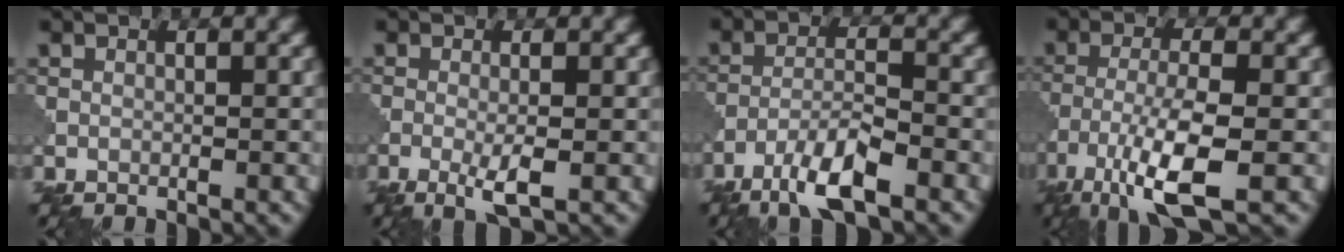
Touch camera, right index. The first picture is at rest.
{"total": 2.8, "force": [-0.9, 0.5, 2.6], "torque": [-0.052, -0.003, -0.019]}
{"total": 5.6, "force": [-3.9, 1.2, 3.9], "torque": [-0.075, -0.001, -0.079]}
{"total": 8.1, "force": [-4.3, 2.1, 6.6], "torque": [-0.130, -0.007, -0.085]}